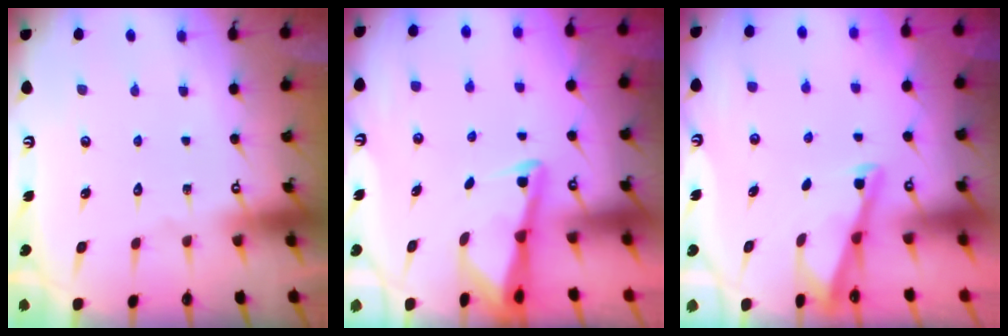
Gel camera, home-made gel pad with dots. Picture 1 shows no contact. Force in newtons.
{"total": 2.9, "press": 2.9, "slide": 0.3}
{"total": 2.9, "press": 2.9, "slide": 0.3}